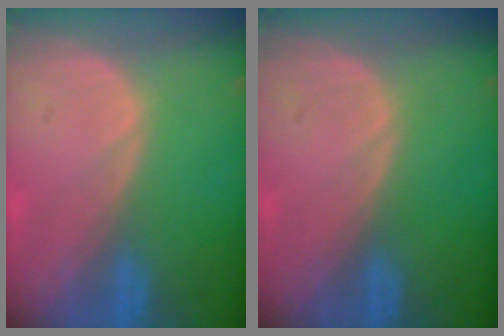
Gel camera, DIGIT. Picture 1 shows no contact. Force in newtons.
{"total": 0.0}